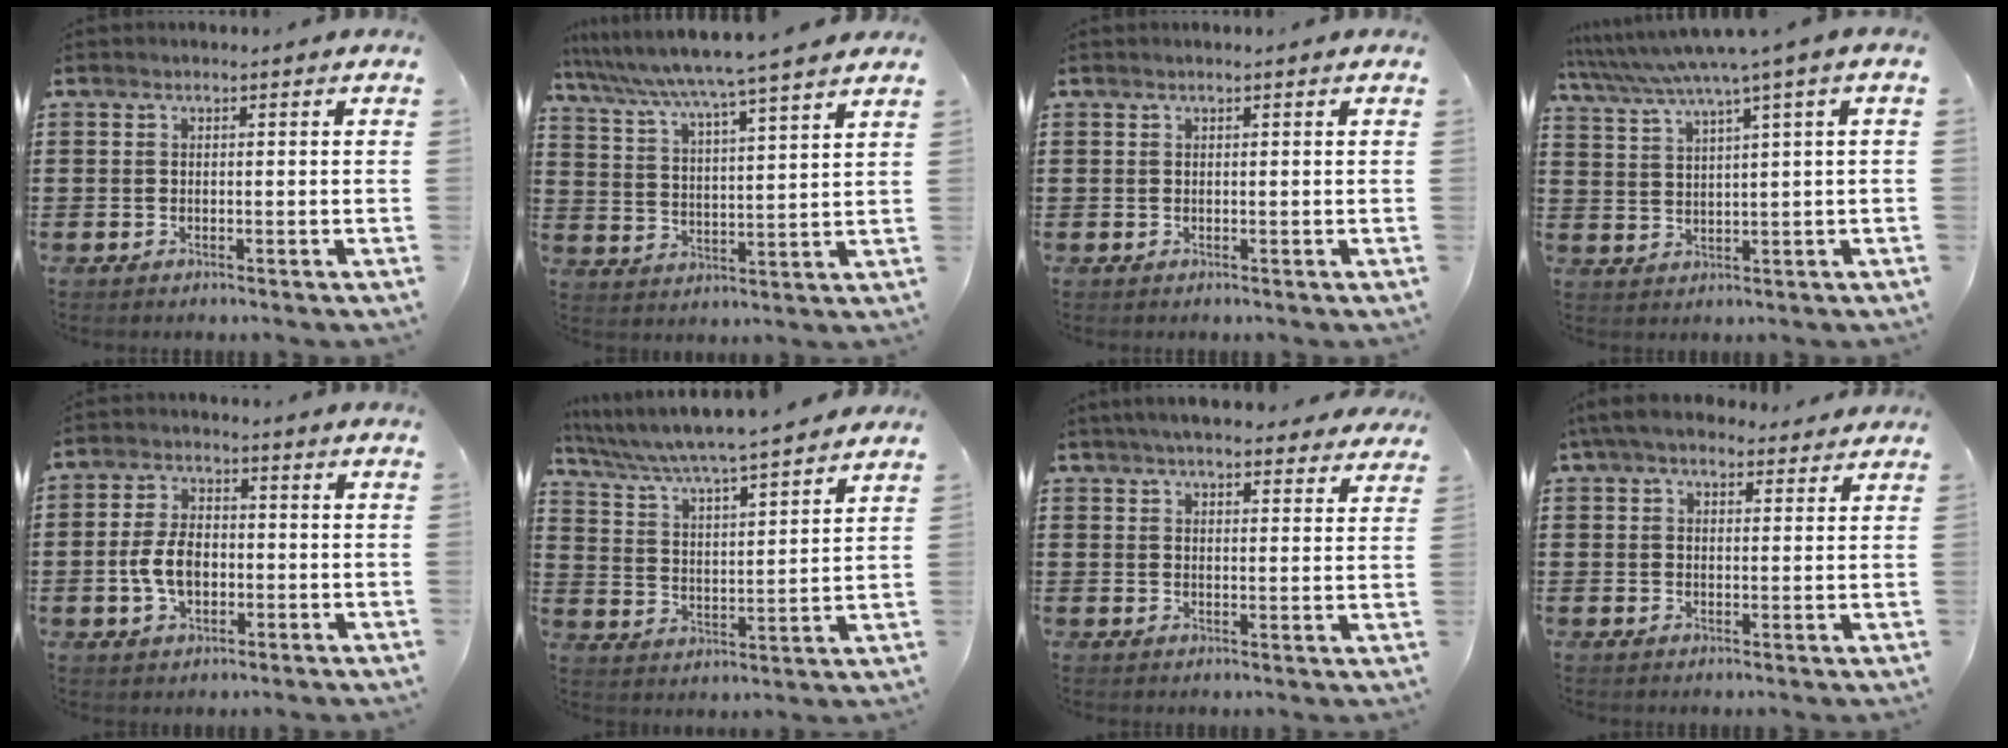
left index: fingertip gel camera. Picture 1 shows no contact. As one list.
[{"total": 5.7, "force": [5.0, -1.4, 2.3], "torque": [-0.067, -0.044, 0.077]}, {"total": 0.0}, {"total": 4.7, "force": [3.1, -0.8, 3.4], "torque": [-0.076, -0.021, 0.049]}, {"total": 6.3, "force": [-1.2, 3.7, 4.9], "torque": [-0.117, 0.002, -0.029]}, {"total": 4.9, "force": [4.5, -0.5, 1.7], "torque": [-0.057, -0.037, 0.068]}, {"total": 5.4, "force": [5.2, 0.4, 1.5], "torque": [-0.047, -0.015, 0.095]}, {"total": 5.2, "force": [4.3, 1.7, 2.4], "torque": [-0.060, -0.003, 0.081]}]